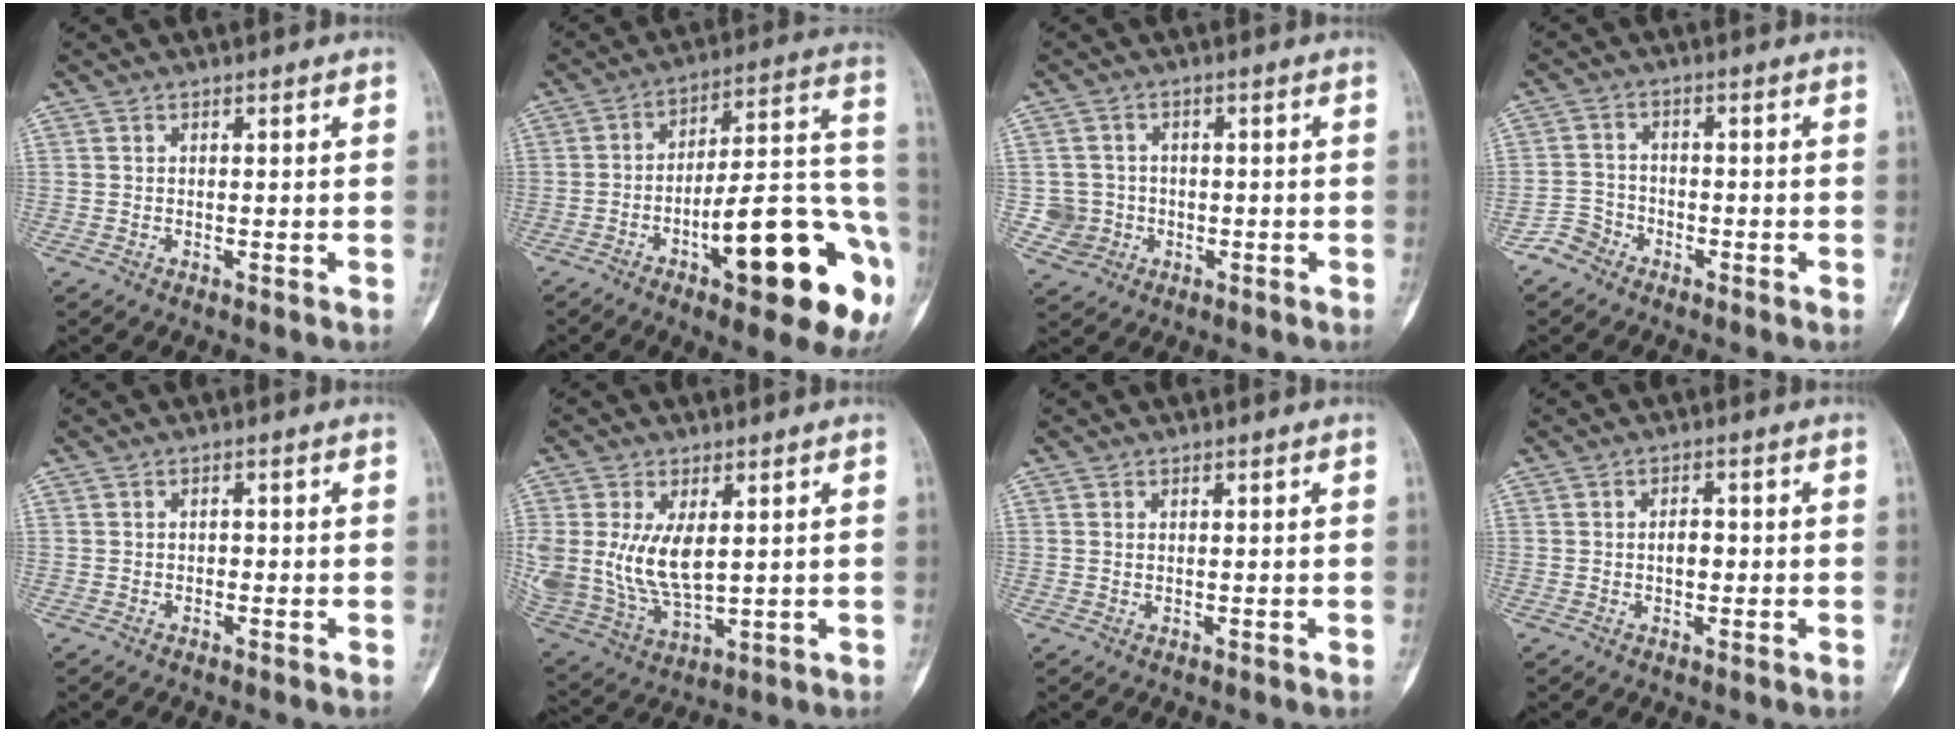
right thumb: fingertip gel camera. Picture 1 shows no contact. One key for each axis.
{"total": 25.5, "fx": -9.8, "fy": 7.6, "fz": 22.2, "tx": -0.256, "ty": 0.055, "tz": -0.133}
{"total": 6.3, "fx": -0.8, "fy": 6.2, "fz": 0.7, "tx": 0.014, "ty": 0.011, "tz": -0.010}
{"total": 3.7, "fx": -2.7, "fy": 2.5, "fz": 0.1, "tx": 0.010, "ty": 0.015, "tz": -0.061}
{"total": 0.9, "fx": -0.4, "fy": 0.7, "fz": 0.5, "tx": 0.000, "ty": 0.004, "tz": -0.010}
{"total": 13.8, "fx": 2.2, "fy": 7.6, "fz": 11.3, "tx": -0.233, "ty": -0.019, "tz": 0.062}
{"total": 0.5, "fx": 0.2, "fy": 0.4, "fz": 0.3, "tx": -0.005, "ty": 0.002, "tz": 0.005}
{"total": 2.6, "fx": -0.3, "fy": 1.7, "fz": 2.0, "tx": -0.023, "ty": 0.006, "tz": -0.007}